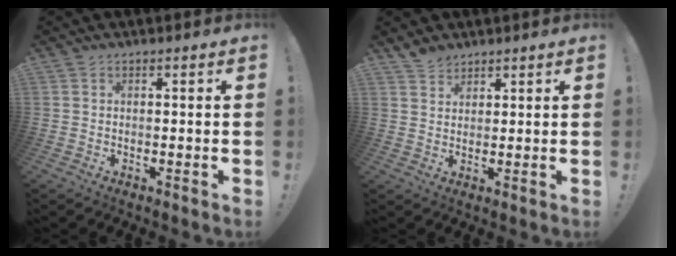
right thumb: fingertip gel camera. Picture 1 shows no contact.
{"total": 3.8, "force": [3.3, 1.7, 0.8], "torque": [-0.014, -0.018, 0.063]}